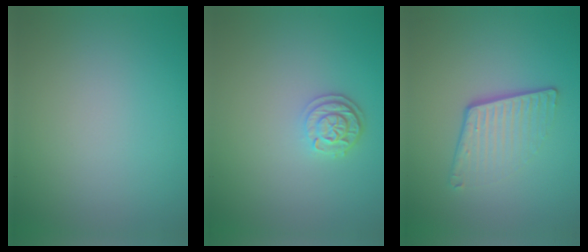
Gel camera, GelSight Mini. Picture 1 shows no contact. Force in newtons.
{"total": 2.4, "press": 2.1, "slide": 1.3}
{"total": 4.0, "press": 2.6, "slide": 3.1}